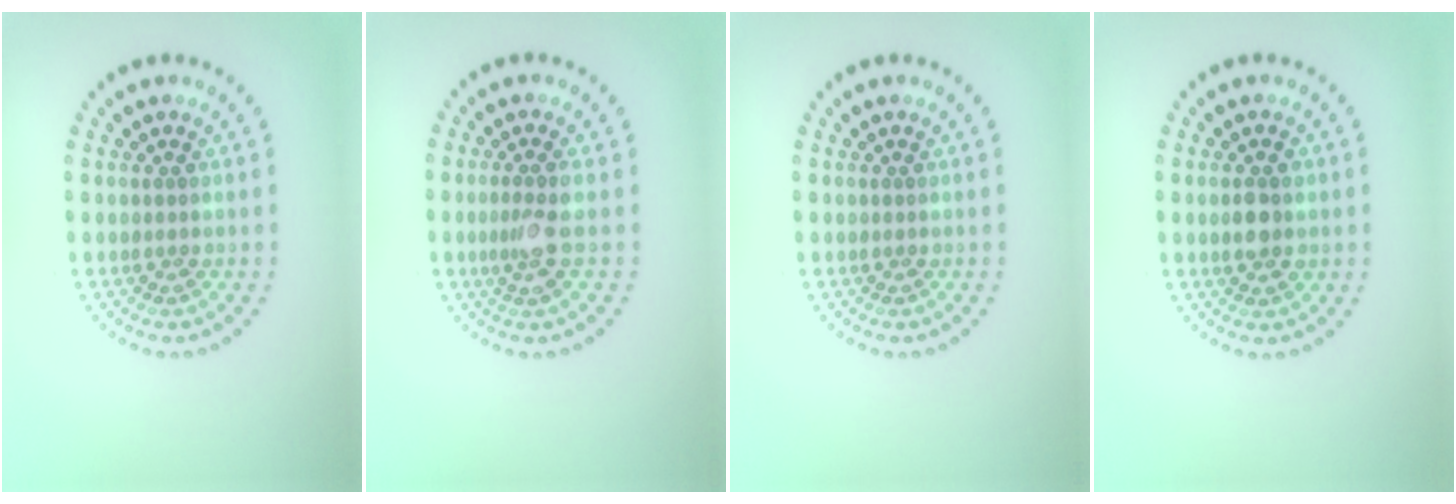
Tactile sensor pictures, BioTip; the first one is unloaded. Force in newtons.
{"total": 2.0, "press": 1.7, "slide": 1.1}
{"total": 0.0}
{"total": 2.4, "press": 2.4, "slide": 0.2}